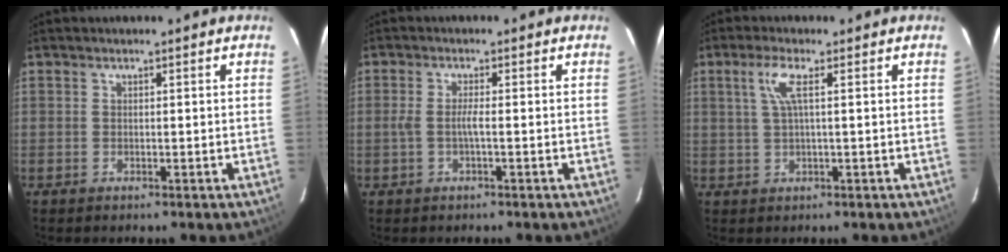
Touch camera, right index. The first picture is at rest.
{"total": 2.3, "force": [-0.6, -0.2, 2.2], "torque": [-0.043, 0.001, -0.012]}
{"total": 4.0, "force": [1.2, 0.0, 3.8], "torque": [-0.079, 0.004, 0.026]}